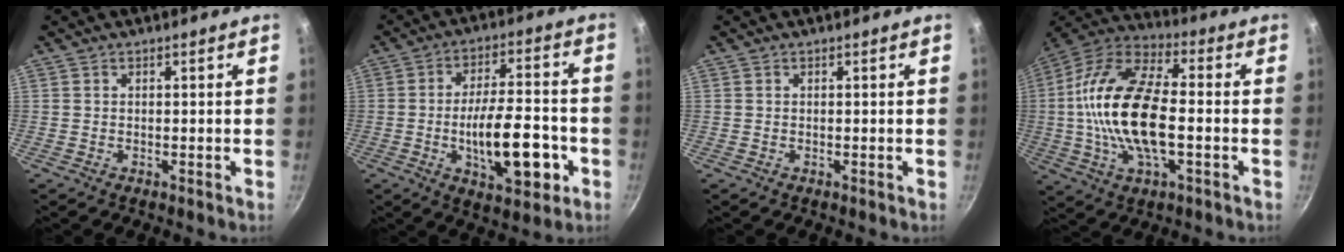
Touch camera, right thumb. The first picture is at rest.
{"total": 15.7, "force": [-4.4, 6.4, 13.6], "torque": [-0.193, 0.023, -0.063]}
{"total": 0.0}
{"total": 20.3, "force": [-1.5, 9.4, 18.0], "torque": [-0.335, 0.031, -0.043]}